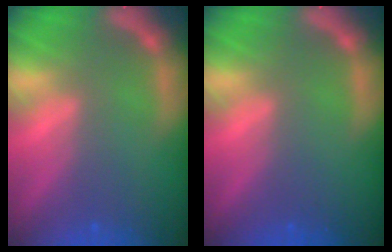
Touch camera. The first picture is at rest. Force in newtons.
{"total": 0.0}